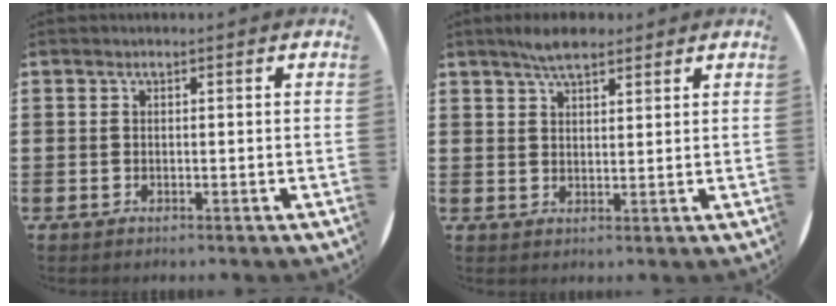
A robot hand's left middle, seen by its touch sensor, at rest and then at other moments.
{"total": 4.4, "force": [3.7, 1.3, 2.0], "torque": [-0.046, 0.001, 0.067]}